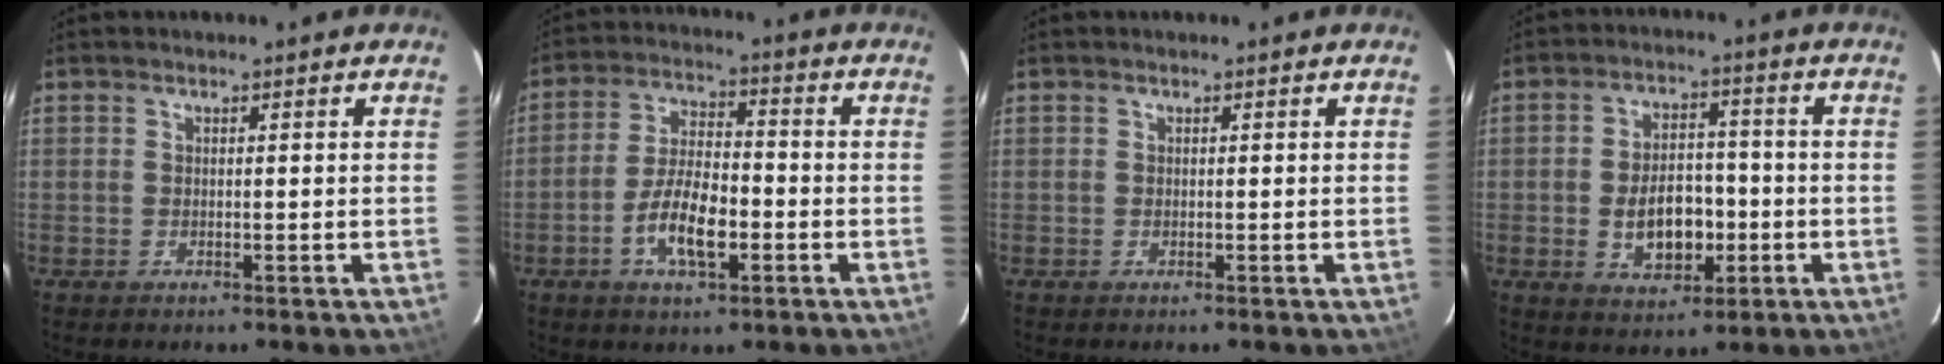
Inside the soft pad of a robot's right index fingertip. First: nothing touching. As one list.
[{"total": 9.4, "force": [-3.5, 3.6, 7.9], "torque": [-0.162, 0.004, -0.062]}, {"total": 0.0}, {"total": 9.5, "force": [-2.2, 6.0, 7.0], "torque": [-0.135, 0.014, -0.022]}]